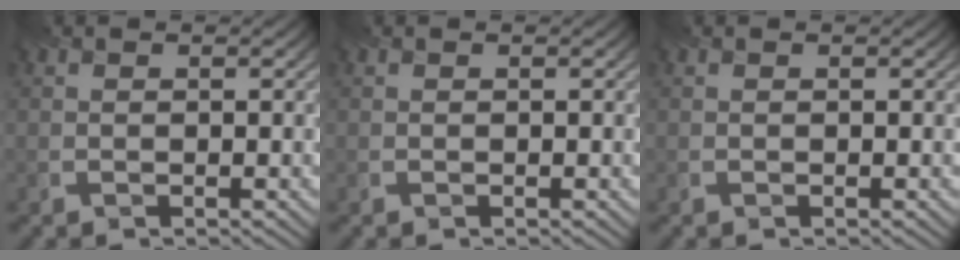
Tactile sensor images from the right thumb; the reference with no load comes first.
{"total": 0.0}
{"total": 0.0}